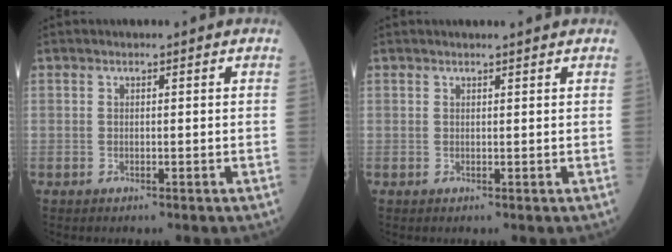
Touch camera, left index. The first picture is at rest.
{"total": 2.3, "force": [2.1, -0.1, 1.0], "torque": [-0.012, 0.009, 0.025]}